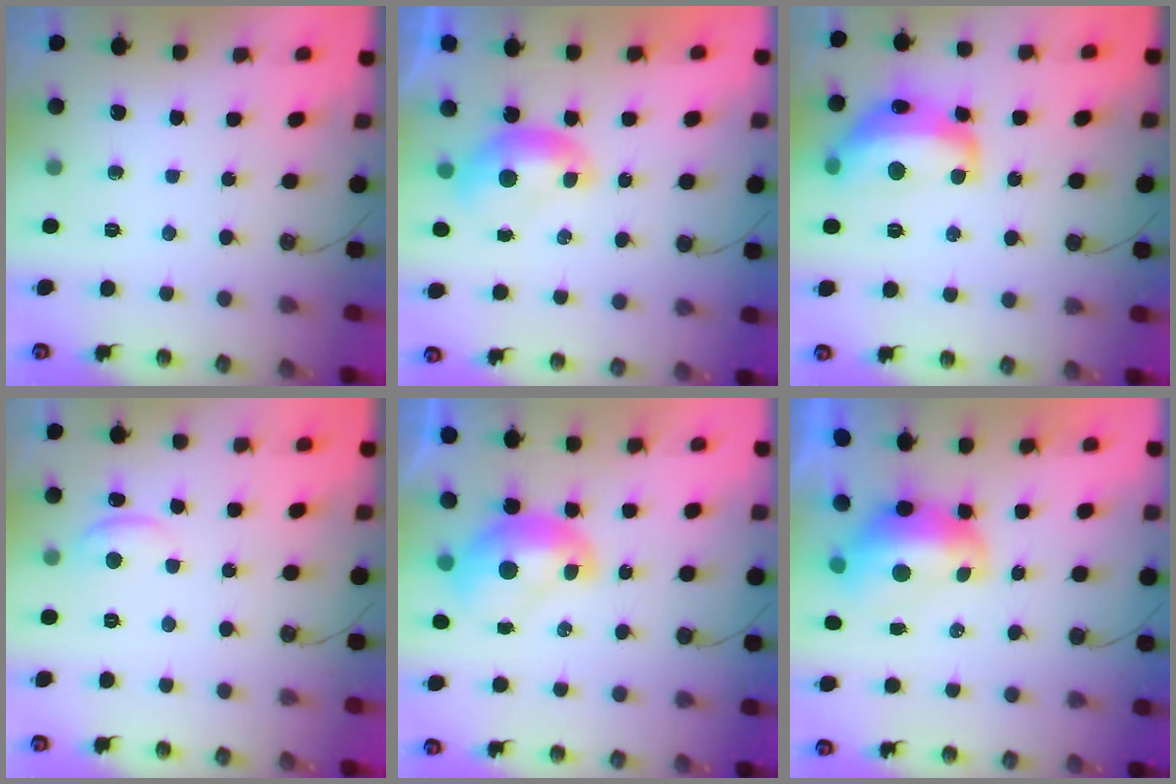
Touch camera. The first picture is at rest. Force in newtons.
{"total": 0.0}
{"total": 10.1, "press": 10.1, "slide": 0.9}
{"total": 1.1, "press": 1.0, "slide": 0.6}
{"total": 2.6, "press": 2.5, "slide": 0.7}
{"total": 2.7, "press": 2.5, "slide": 1.1}